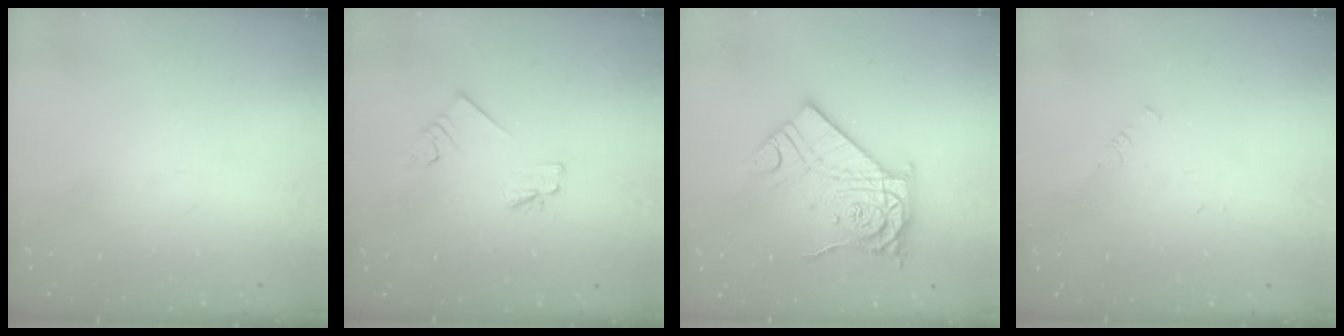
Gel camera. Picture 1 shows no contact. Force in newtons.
{"total": 2.3, "press": 2.3, "slide": 0.1}
{"total": 16.8, "press": 16.8, "slide": 0.6}
{"total": 1.0, "press": 0.9, "slide": 0.2}